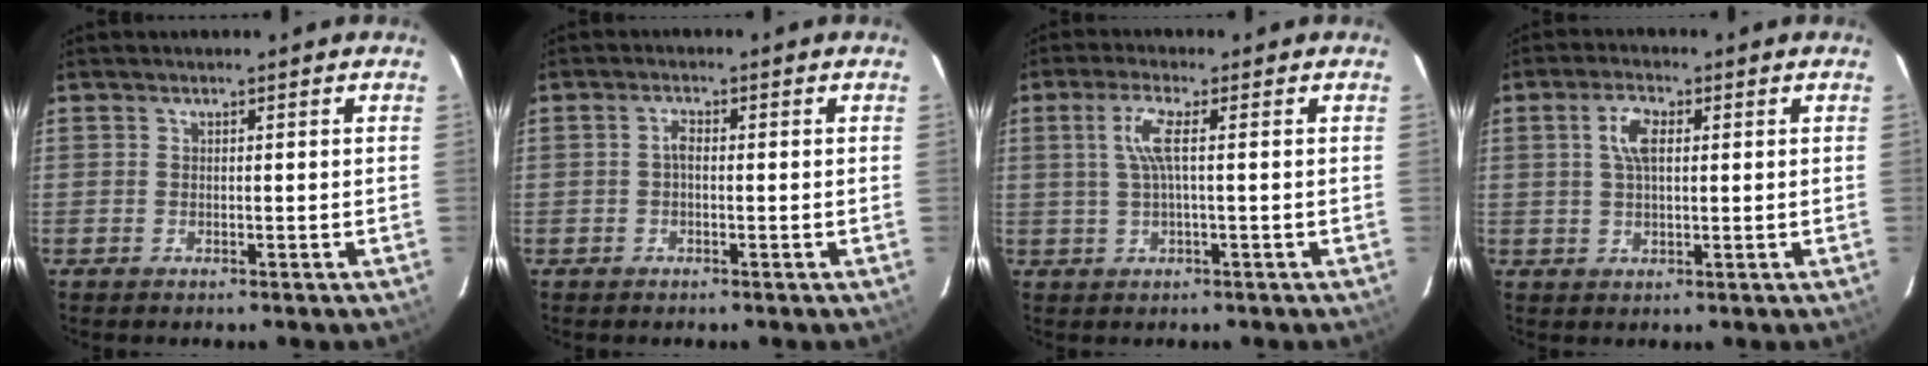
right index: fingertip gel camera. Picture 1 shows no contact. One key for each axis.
{"total": 1.5, "fx": -0.2, "fy": 0.8, "fz": 1.2, "tx": -0.026, "ty": 0.007, "tz": -0.006}
{"total": 4.5, "fx": 0.6, "fy": 0.1, "fz": 4.5, "tx": -0.092, "ty": 0.002, "tz": 0.016}
{"total": 4.7, "fx": 1.2, "fy": 2.1, "fz": 4.0, "tx": -0.077, "ty": 0.010, "tz": 0.023}